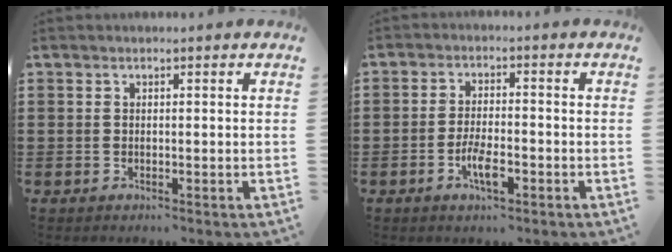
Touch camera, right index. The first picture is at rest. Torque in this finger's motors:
{"motor_torque": [1.65, 0.49, 0.37, 0.08]}